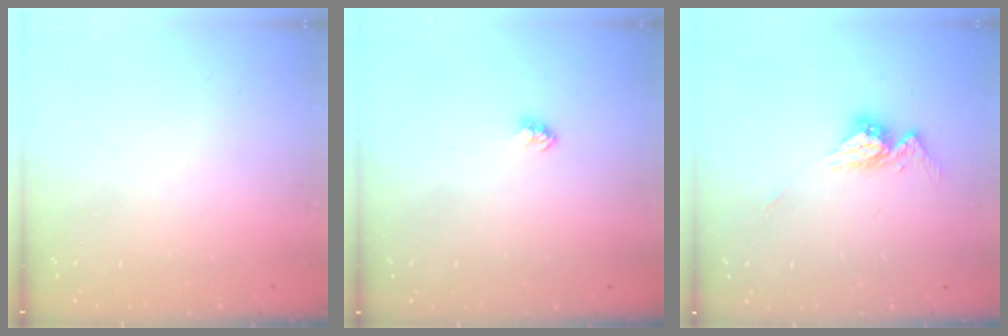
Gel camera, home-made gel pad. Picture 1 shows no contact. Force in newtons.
{"total": 2.3, "press": 2.3, "slide": 0.1}
{"total": 9.4, "press": 9.4, "slide": 0.8}